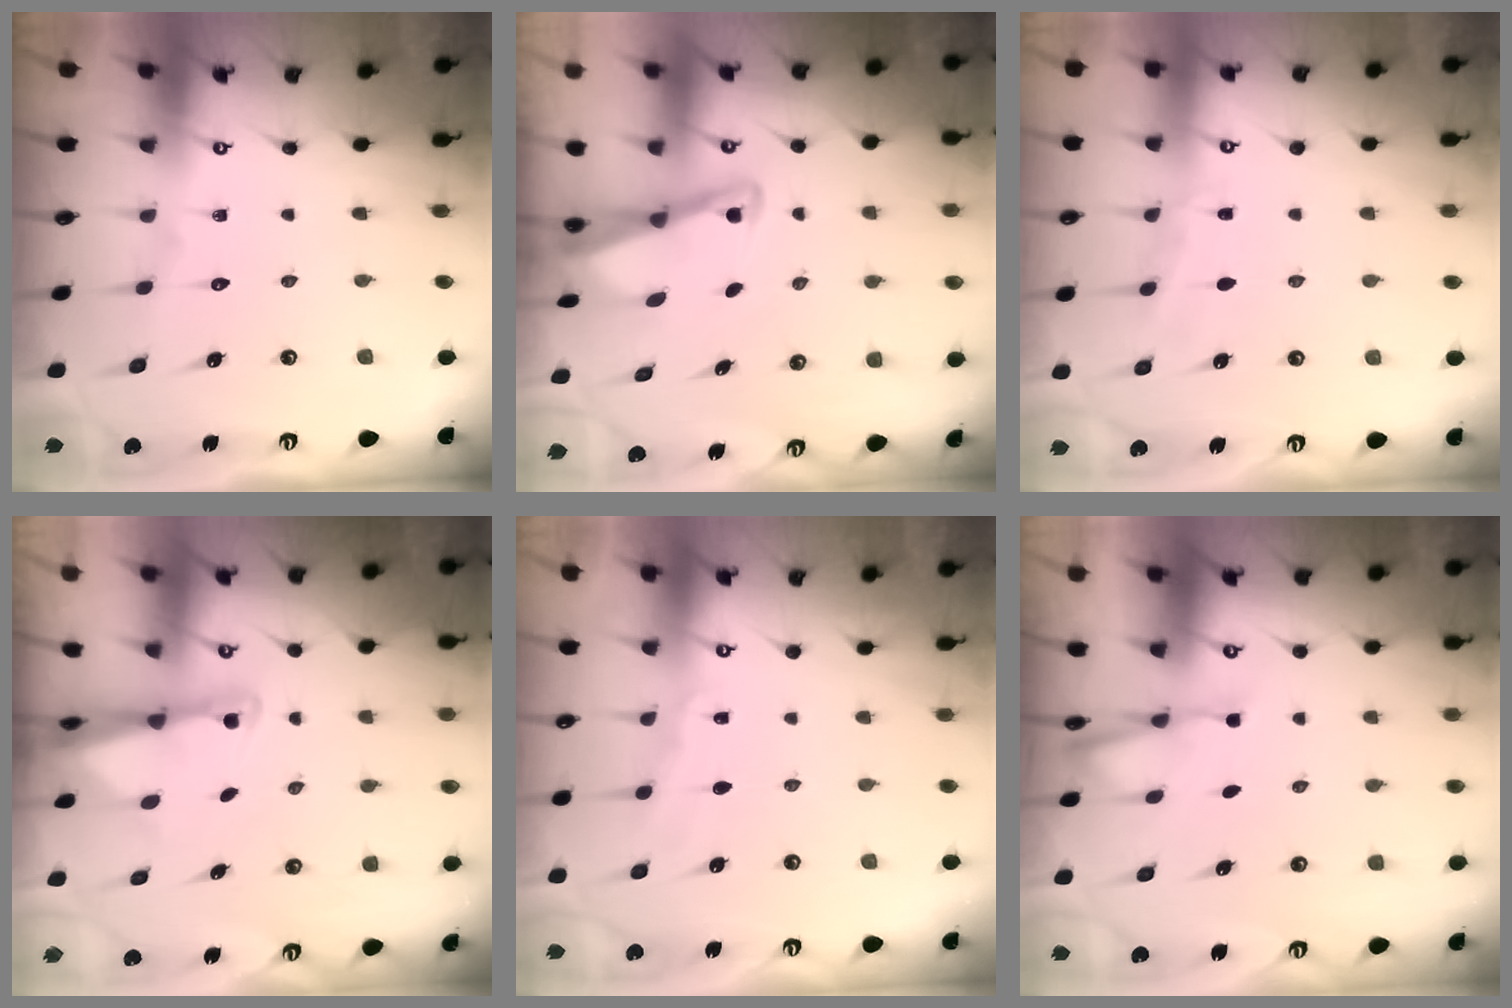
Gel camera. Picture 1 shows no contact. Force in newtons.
{"total": 3.1, "press": 3.0, "slide": 0.3}
{"total": 3.7, "press": 3.7, "slide": 0.6}
{"total": 2.6, "press": 2.6, "slide": 0.5}
{"total": 4.1, "press": 4.0, "slide": 0.5}
{"total": 2.5, "press": 2.4, "slide": 0.4}